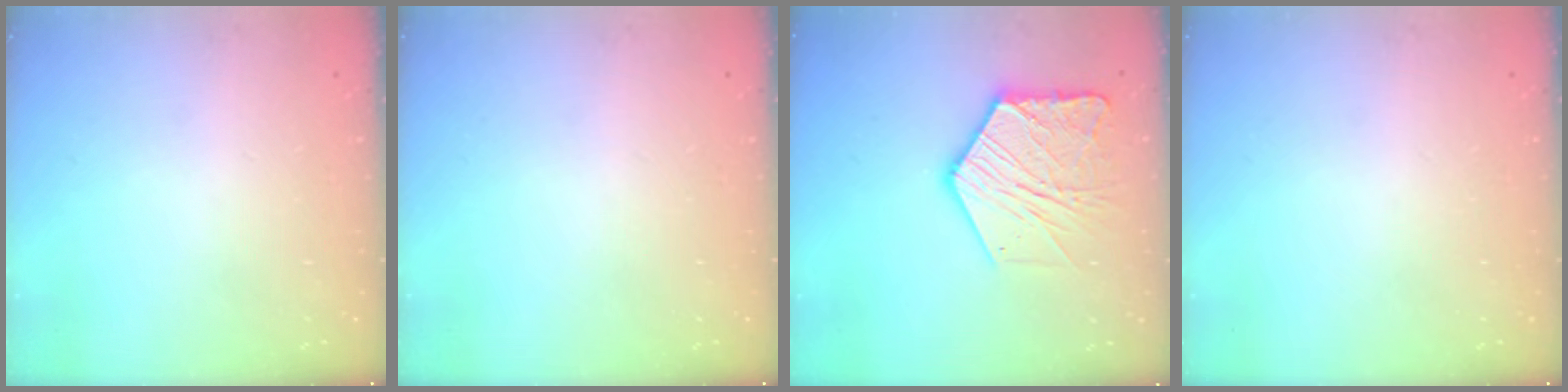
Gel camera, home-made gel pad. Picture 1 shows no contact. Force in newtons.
{"total": 0.0}
{"total": 16.1, "press": 16.0, "slide": 1.3}
{"total": 0.0}